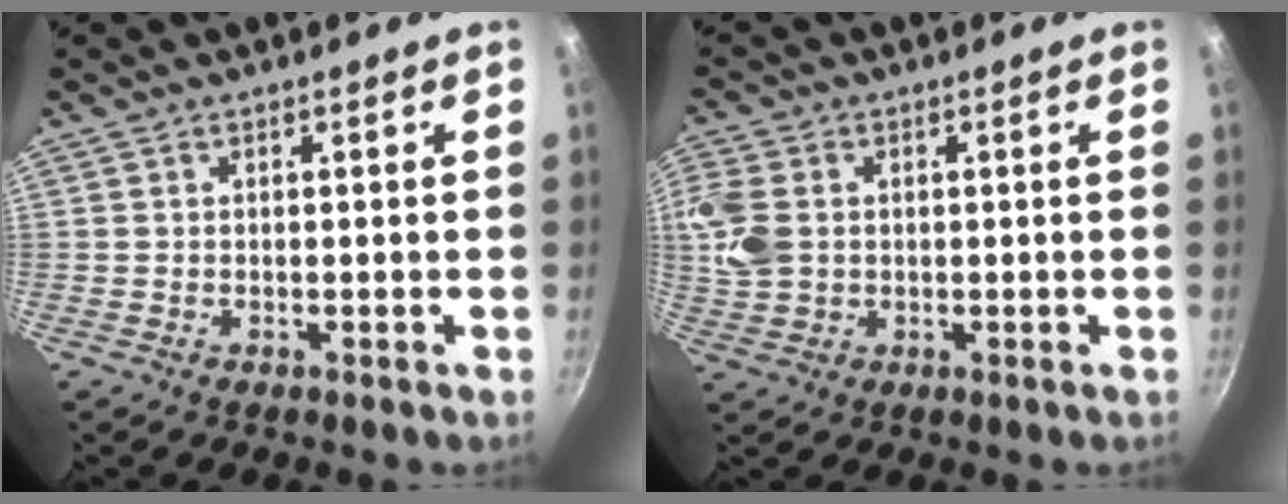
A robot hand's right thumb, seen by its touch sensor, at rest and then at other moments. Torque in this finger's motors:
{"motor_torque": [-0.10, 0.09, 0.29, 0.50, -0.02]}